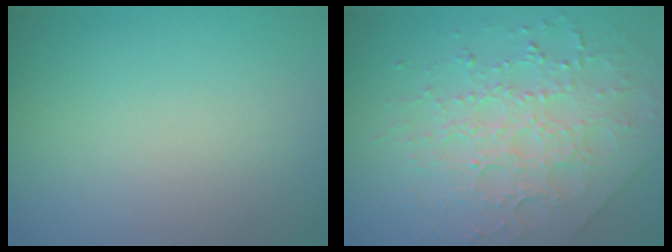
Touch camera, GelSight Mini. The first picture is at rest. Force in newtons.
{"total": 4.0, "press": 4.0, "slide": 0.1}